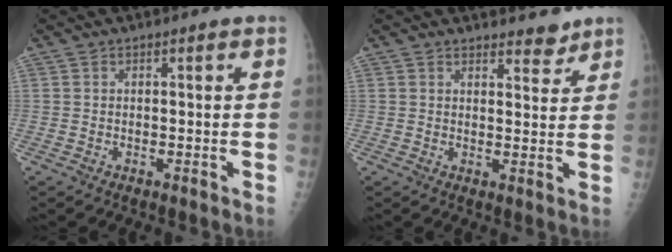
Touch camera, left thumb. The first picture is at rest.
{"total": 3.5, "force": [3.0, 1.4, 0.9], "torque": [0.006, -0.023, 0.043]}